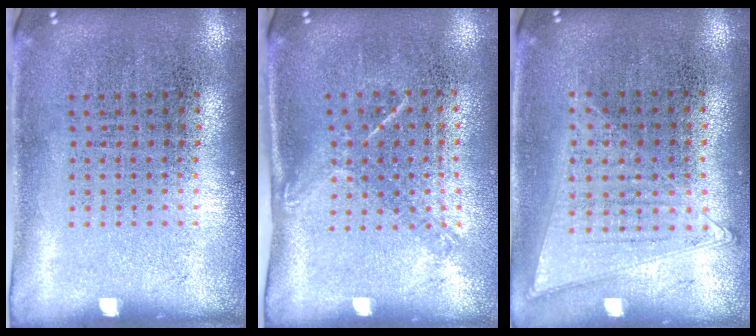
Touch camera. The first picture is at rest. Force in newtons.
{"total": 1.4, "press": 1.0, "slide": 1.0}
{"total": 1.1, "press": 1.0, "slide": 0.3}